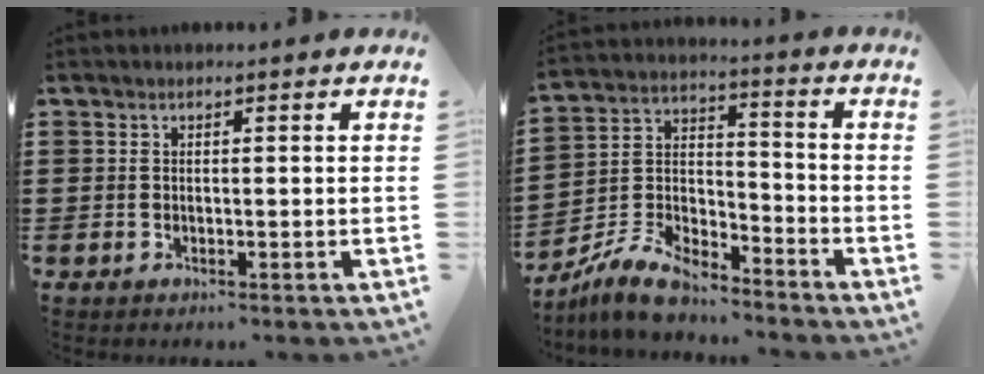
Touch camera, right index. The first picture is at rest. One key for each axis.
{"total": 8.5, "fx": -7.6, "fy": 2.5, "fz": 2.9, "tx": -0.073, "ty": 0.016, "tz": -0.152}